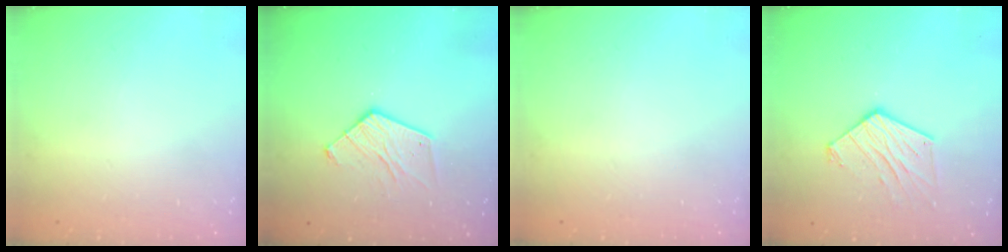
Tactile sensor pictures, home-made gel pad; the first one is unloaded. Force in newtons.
{"total": 9.9, "press": 9.9, "slide": 0.8}
{"total": 0.0}
{"total": 11.2, "press": 11.2, "slide": 0.6}